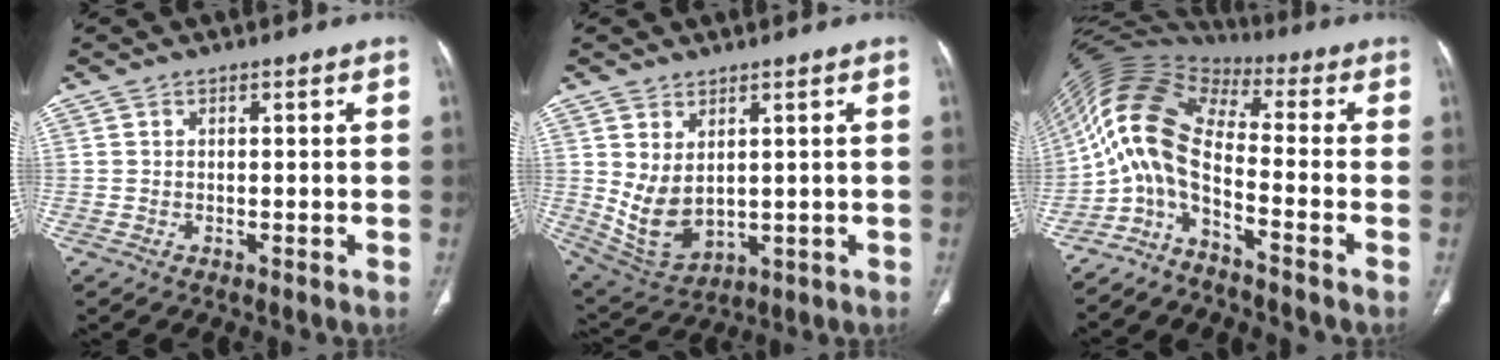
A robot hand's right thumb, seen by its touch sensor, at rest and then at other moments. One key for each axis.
{"total": 8.7, "fx": 1.3, "fy": 5.6, "fz": 6.5, "tx": -0.113, "ty": -0.014, "tz": 0.055}
{"total": 11.3, "fx": -4.6, "fy": 3.8, "fz": 9.6, "tx": -0.201, "ty": 0.069, "tz": -0.097}